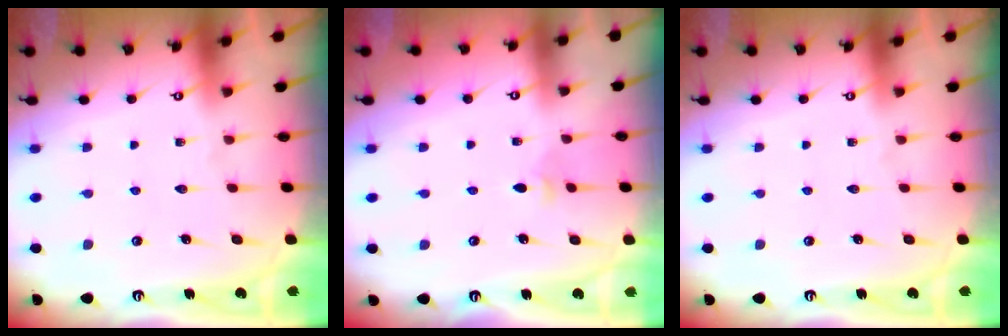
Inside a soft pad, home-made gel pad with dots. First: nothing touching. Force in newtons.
{"total": 3.6, "press": 3.5, "slide": 0.8}
{"total": 0.0}